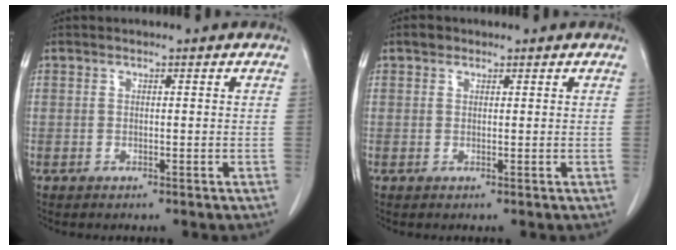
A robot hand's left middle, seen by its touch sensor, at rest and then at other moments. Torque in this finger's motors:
{"motor_torque": [0.23, -0.17, -0.02, 0.00]}